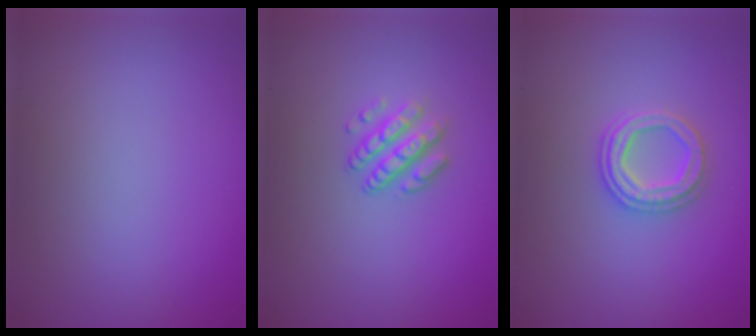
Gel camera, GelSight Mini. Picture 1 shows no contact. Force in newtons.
{"total": 2.9, "press": 2.3, "slide": 1.8}
{"total": 3.3, "press": 3.2, "slide": 0.6}